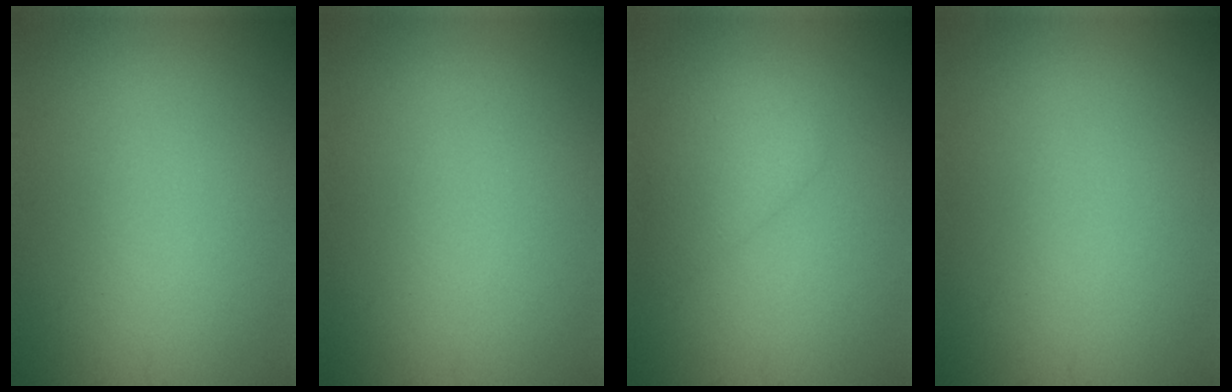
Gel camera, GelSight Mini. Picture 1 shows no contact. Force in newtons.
{"total": 0.0}
{"total": 2.5, "press": 2.4, "slide": 0.2}
{"total": 0.0}